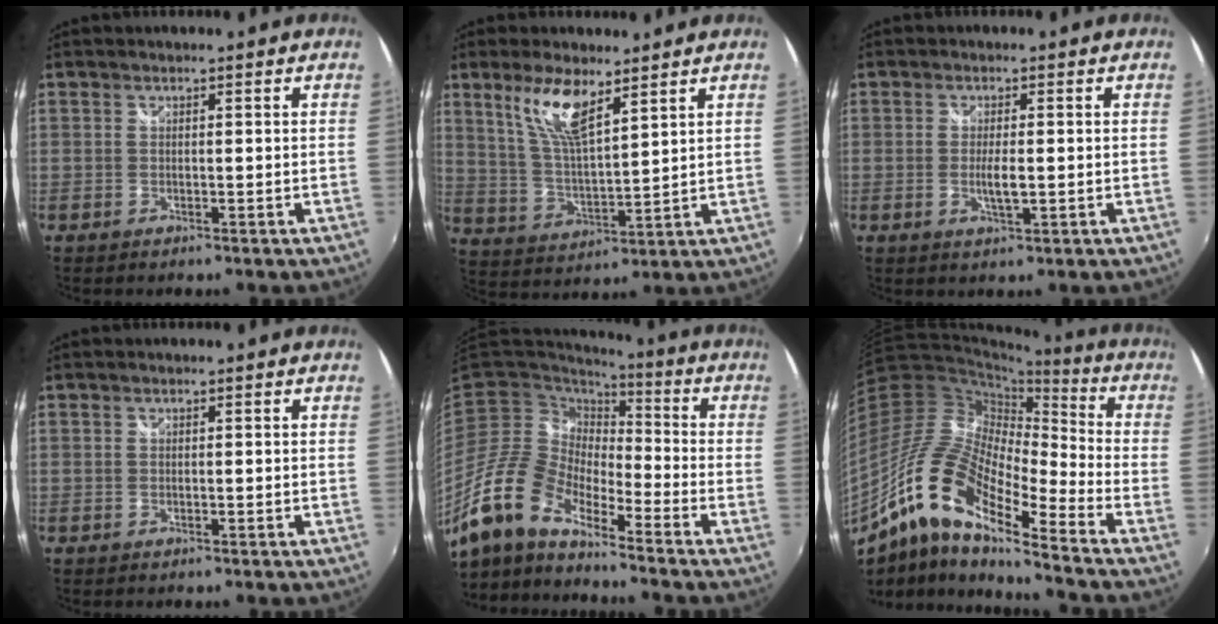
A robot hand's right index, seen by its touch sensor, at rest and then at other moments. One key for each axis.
{"total": 10.0, "fx": 6.3, "fy": 2.4, "fz": 7.4, "tx": -0.142, "ty": -0.002, "tz": 0.129}
{"total": 3.4, "fx": -0.4, "fy": 0.7, "fz": 3.3, "tx": -0.060, "ty": -0.007, "tz": -0.007}
{"total": 0.0}
{"total": 14.1, "fx": -10.4, "fy": 4.8, "fz": 8.3, "tx": -0.151, "ty": -0.011, "tz": -0.212}
{"total": 17.3, "fx": -10.1, "fy": 4.4, "fz": 13.3, "tx": -0.240, "ty": 0.000, "tz": -0.216}